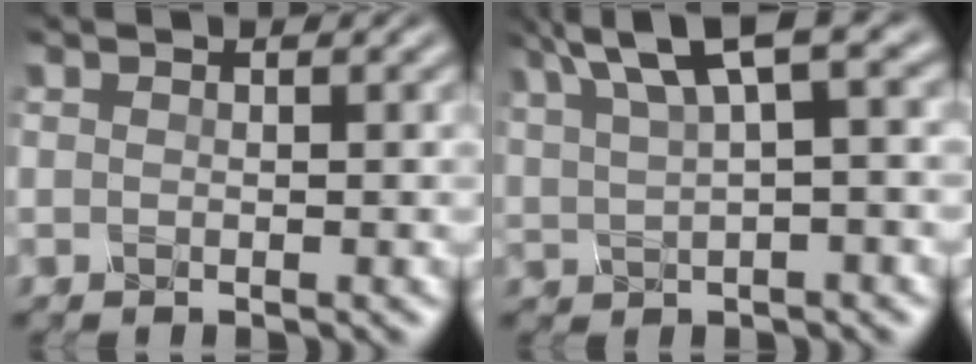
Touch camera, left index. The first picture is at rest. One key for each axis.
{"total": 6.8, "fx": 3.6, "fy": 1.8, "fz": 5.5, "tx": -0.111, "ty": 0.023, "tz": 0.071}